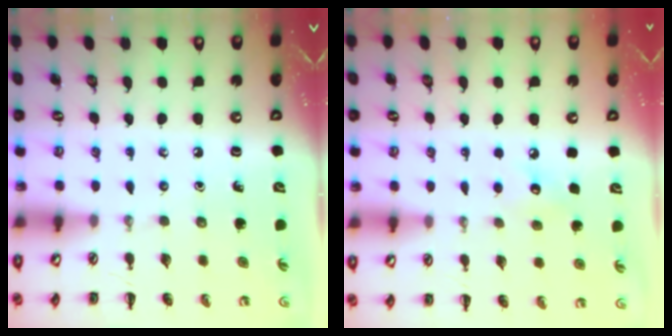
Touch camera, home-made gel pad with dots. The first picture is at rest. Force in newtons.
{"total": 5.5, "press": 5.4, "slide": 1.4}